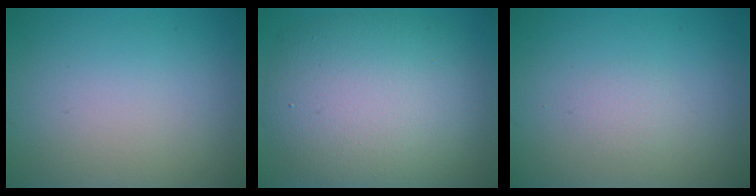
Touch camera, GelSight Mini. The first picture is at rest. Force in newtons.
{"total": 10.5, "press": 10.5, "slide": 0.8}
{"total": 0.7, "press": 0.7, "slide": 0.1}